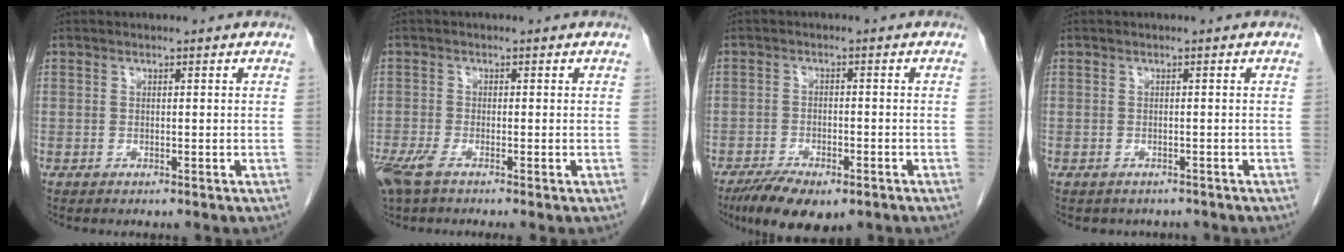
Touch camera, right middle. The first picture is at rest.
{"total": 4.1, "force": [-2.7, 0.7, 3.0], "torque": [-0.062, -0.012, -0.055]}
{"total": 9.3, "force": [-6.5, 3.4, 5.8], "torque": [-0.090, -0.013, -0.100]}
{"total": 3.4, "force": [-2.9, 1.6, 0.6], "torque": [-0.011, 0.002, -0.034]}